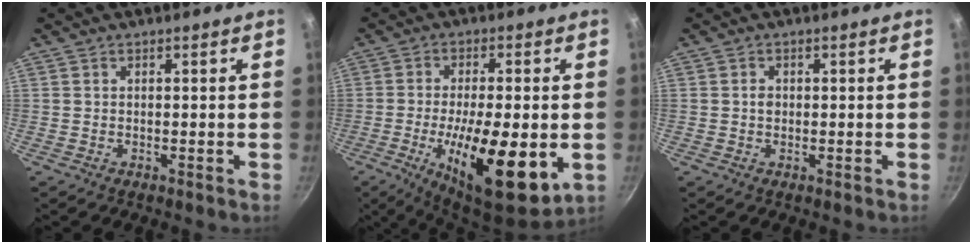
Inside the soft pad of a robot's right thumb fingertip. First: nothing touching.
{"total": 19.2, "force": [-4.6, 6.6, 17.5], "torque": [-0.273, -0.021, -0.054]}
{"total": 1.3, "force": [0.0, 1.1, 0.7], "torque": [-0.009, 0.003, -0.002]}